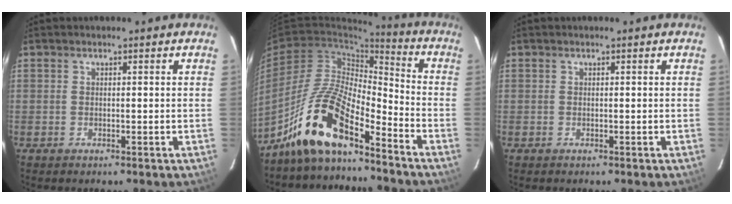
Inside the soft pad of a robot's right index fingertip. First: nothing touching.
{"total": 13.7, "force": [-10.5, 3.6, 8.0], "torque": [-0.160, 0.010, -0.206]}
{"total": 0.0}